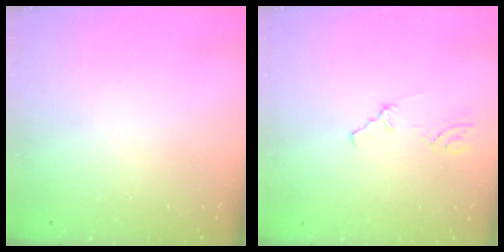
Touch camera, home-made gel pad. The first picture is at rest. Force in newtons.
{"total": 0.8, "press": 0.8, "slide": 0.2}